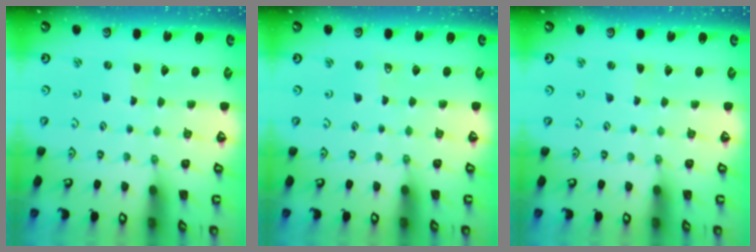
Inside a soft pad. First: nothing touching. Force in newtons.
{"total": 1.7, "press": 1.7, "slide": 0.3}
{"total": 1.6, "press": 1.6, "slide": 0.4}